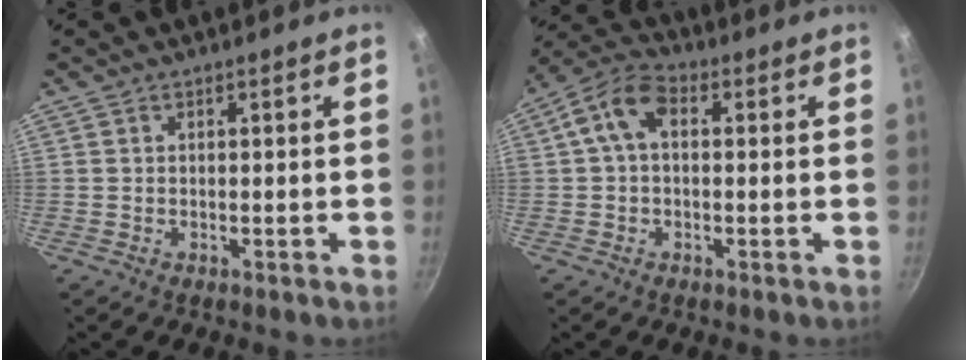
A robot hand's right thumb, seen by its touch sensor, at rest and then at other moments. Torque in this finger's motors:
{"motor_torque": [1.43, 3.58, 1.57, -0.32, 0.54]}